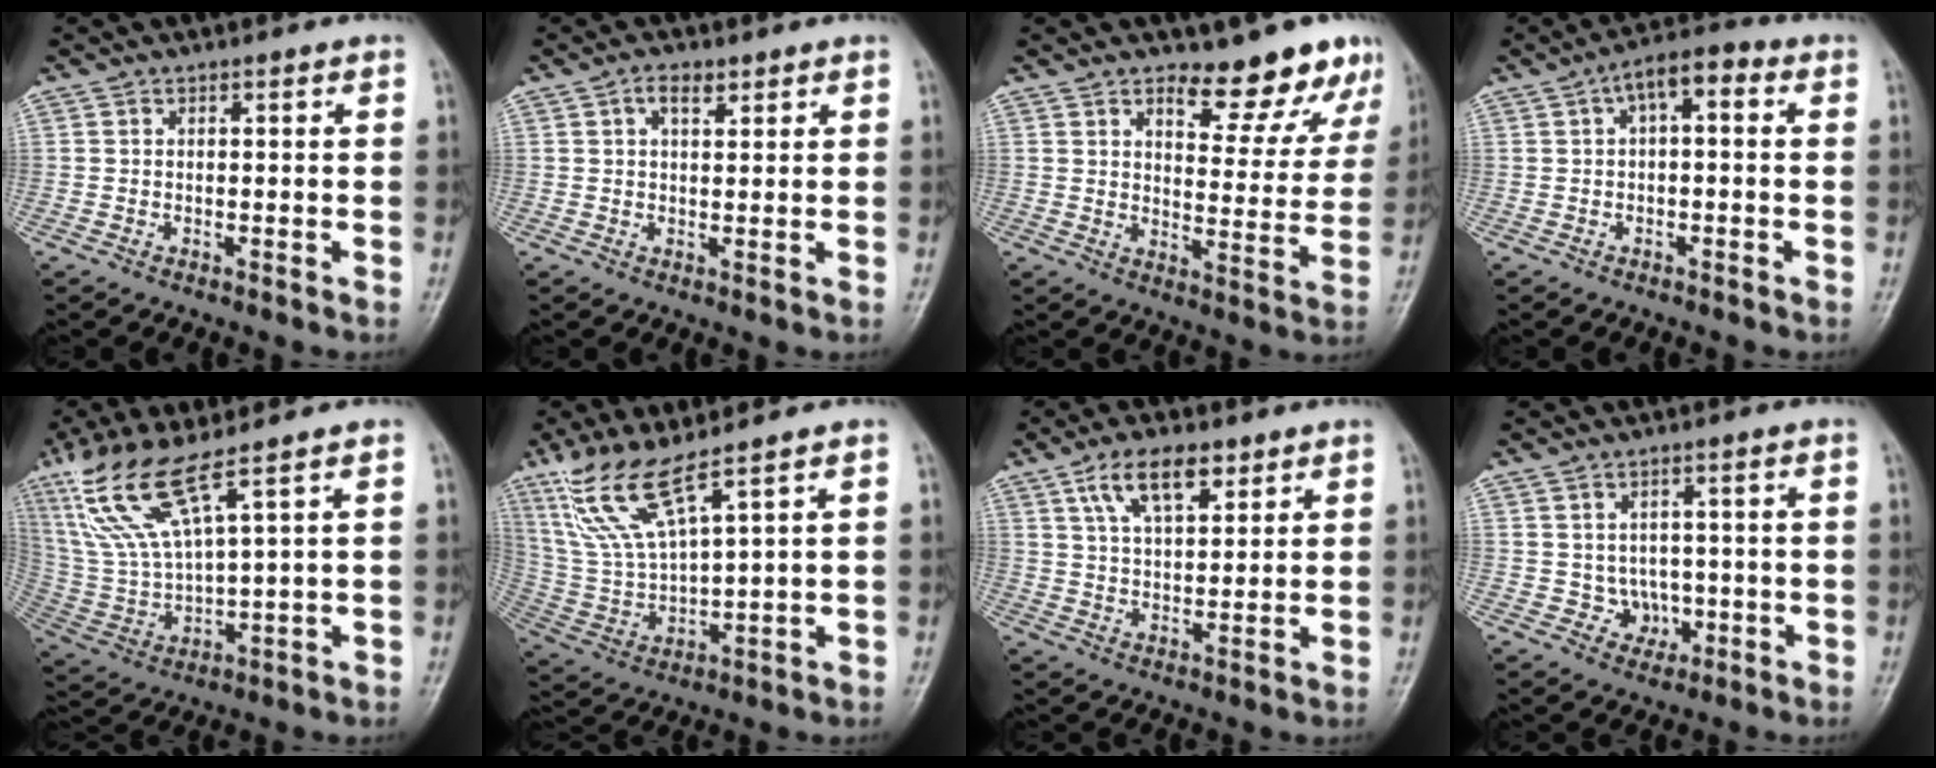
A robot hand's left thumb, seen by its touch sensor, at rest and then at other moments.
{"total": 3.2, "force": [1.7, 1.6, 2.2], "torque": [-0.030, -0.005, 0.028]}
{"total": 11.2, "force": [8.8, 4.2, 5.6], "torque": [-0.035, -0.069, 0.120]}
{"total": 6.4, "force": [1.4, 2.9, 5.5], "torque": [-0.076, 0.028, 0.010]}
{"total": 13.4, "force": [8.1, 2.4, 10.4], "torque": [-0.235, -0.035, 0.179]}
{"total": 11.3, "force": [7.7, 1.9, 8.0], "torque": [-0.175, -0.041, 0.175]}
{"total": 9.1, "force": [5.1, 4.1, 6.3], "torque": [-0.099, -0.018, 0.094]}
{"total": 4.3, "force": [-0.6, 3.9, 1.7], "torque": [0.002, 0.006, -0.001]}